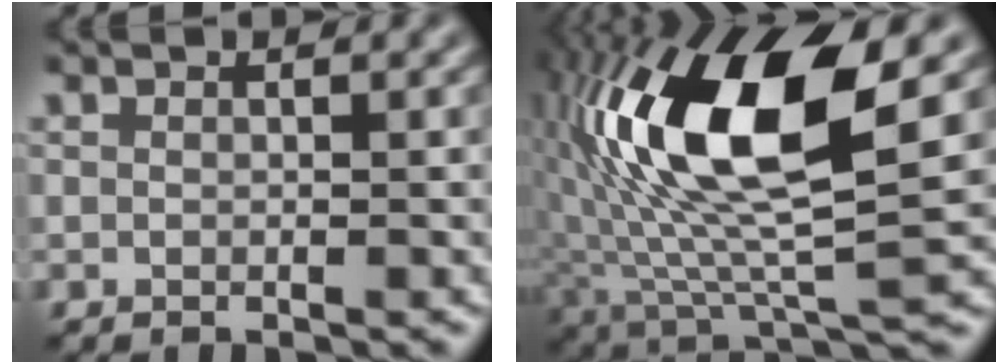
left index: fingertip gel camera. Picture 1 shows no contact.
{"total": 13.9, "force": [3.2, 4.4, 12.8], "torque": [-0.252, 0.009, 0.057]}